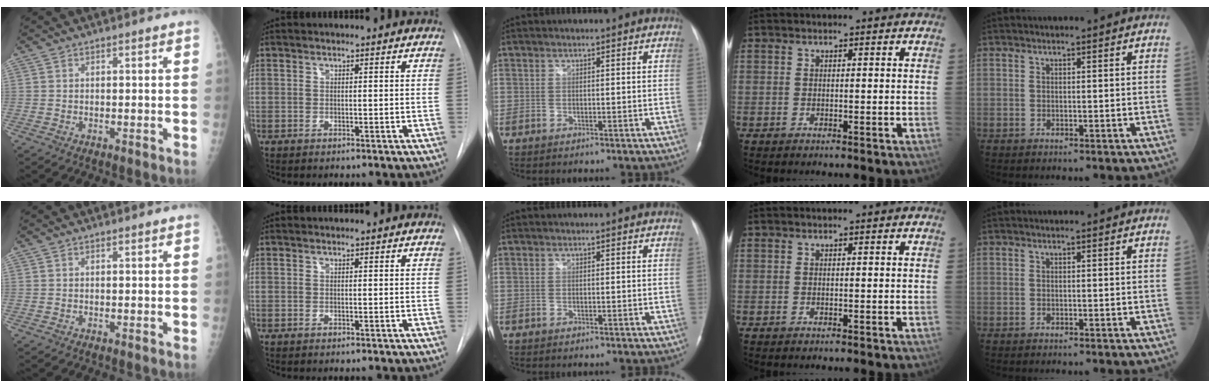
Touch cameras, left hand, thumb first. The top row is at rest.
{}